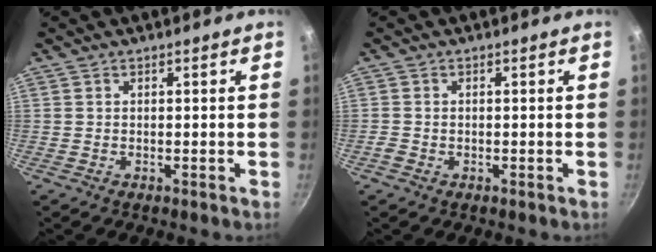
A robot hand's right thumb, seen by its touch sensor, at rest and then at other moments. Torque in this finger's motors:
{"motor_torque": [-0.32, 0.04, 0.08, 0.34, 0.00]}